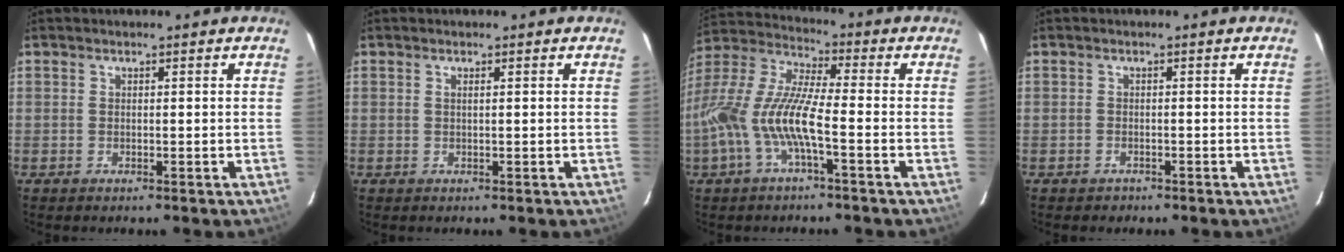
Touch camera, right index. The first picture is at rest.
{"total": 0.5, "force": [0.2, -0.1, 0.5], "torque": [-0.010, 0.003, 0.002]}
{"total": 14.0, "force": [-4.2, 2.6, 13.1], "torque": [-0.272, -0.001, -0.086]}
{"total": 1.5, "force": [-1.0, 1.1, 0.1], "torque": [-0.005, 0.004, -0.013]}